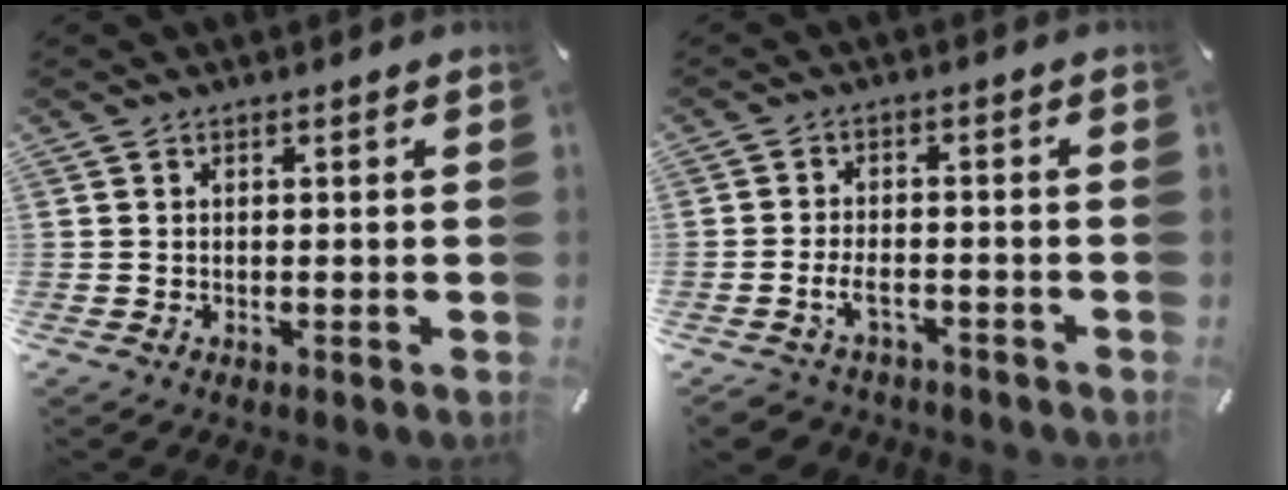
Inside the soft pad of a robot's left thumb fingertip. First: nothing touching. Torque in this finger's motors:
{"motor_torque": [-0.19, 2.45, 0.81, 0.82, 0.07]}